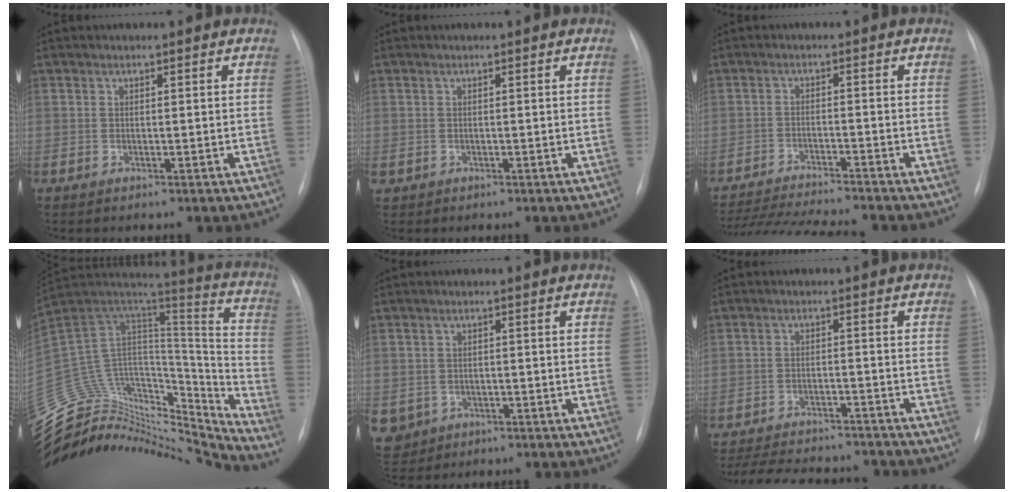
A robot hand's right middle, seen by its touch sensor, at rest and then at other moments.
{"total": 0.7, "force": [-0.3, 0.7, 0.2], "torque": [-0.007, 0.003, 0.002]}
{"total": 13.2, "force": [-12.2, -0.2, 5.1], "torque": [-0.077, -0.015, -0.188]}
{"total": 32.6, "force": [-31.0, 6.3, 7.7], "torque": [-0.142, 0.034, -0.469]}
{"total": 6.3, "force": [-2.8, 5.5, 1.4], "torque": [-0.042, 0.002, -0.038]}
{"total": 16.1, "force": [-14.6, 3.9, 5.4], "torque": [-0.122, -0.006, -0.201]}